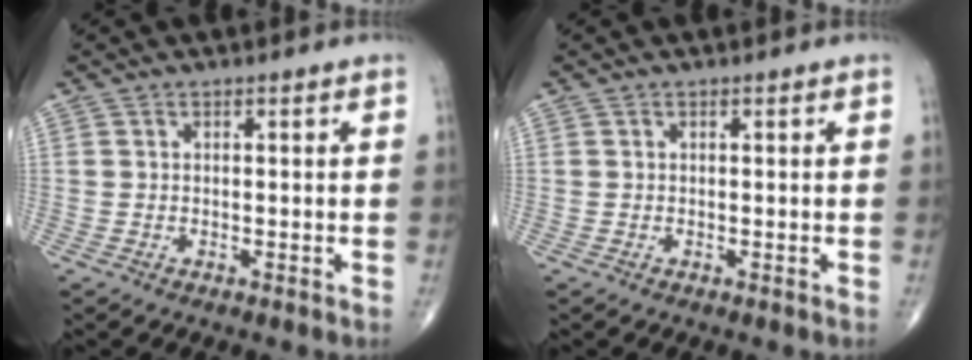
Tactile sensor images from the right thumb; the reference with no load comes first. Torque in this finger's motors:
{"motor_torque": [-0.04, 0.18, 0.03, 0.16, -0.01]}